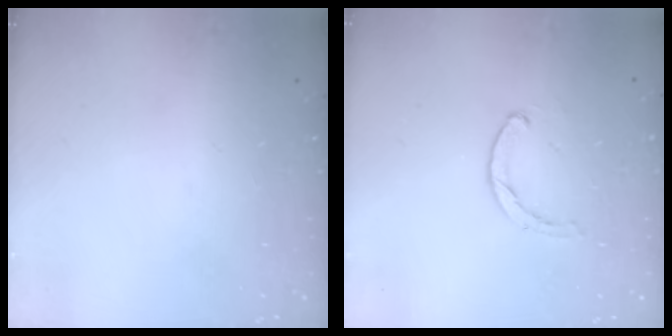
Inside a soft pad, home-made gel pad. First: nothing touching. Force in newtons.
{"total": 0.6, "press": 0.6, "slide": 0.2}